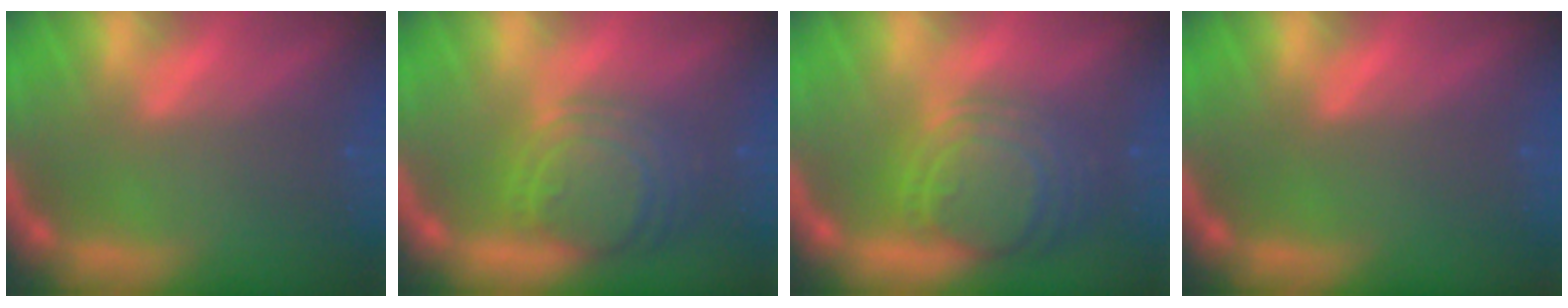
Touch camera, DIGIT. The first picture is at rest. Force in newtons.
{"total": 8.1}
{"total": 9.1}
{"total": 0.0}